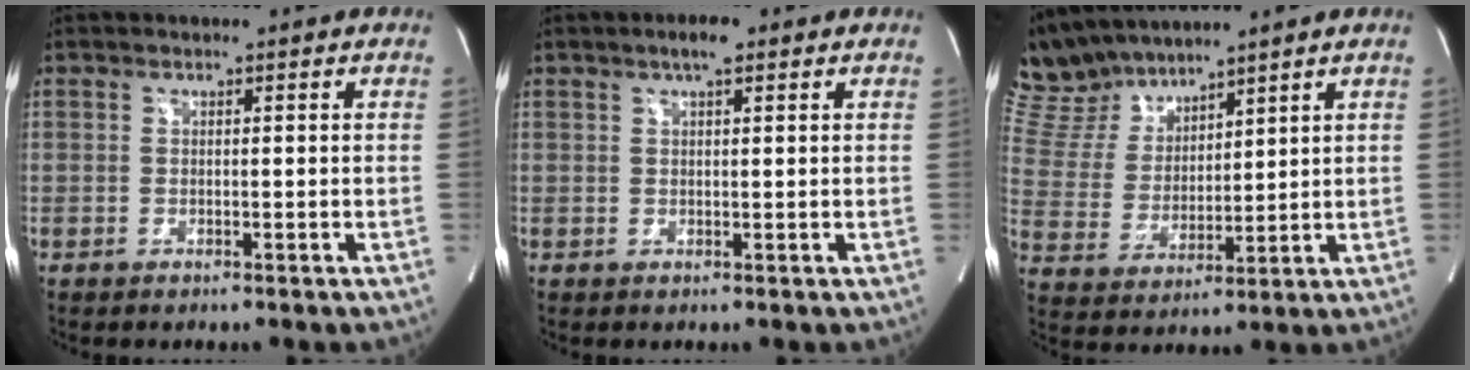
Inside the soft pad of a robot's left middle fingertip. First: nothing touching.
{"total": 2.6, "force": [1.6, 0.4, 2.0], "torque": [-0.039, 0.007, 0.026]}
{"total": 10.1, "force": [9.4, 3.1, 2.1], "torque": [-0.066, 0.020, 0.200]}